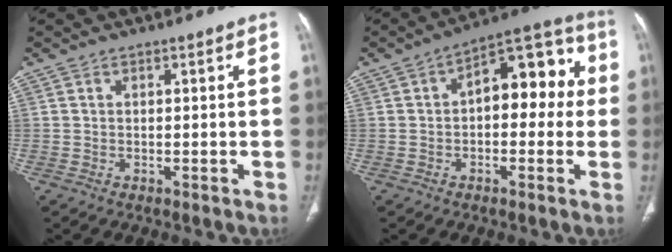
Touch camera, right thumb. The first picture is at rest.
{"total": 13.7, "force": [1.1, 7.7, 11.3], "torque": [-0.108, 0.046, 0.003]}